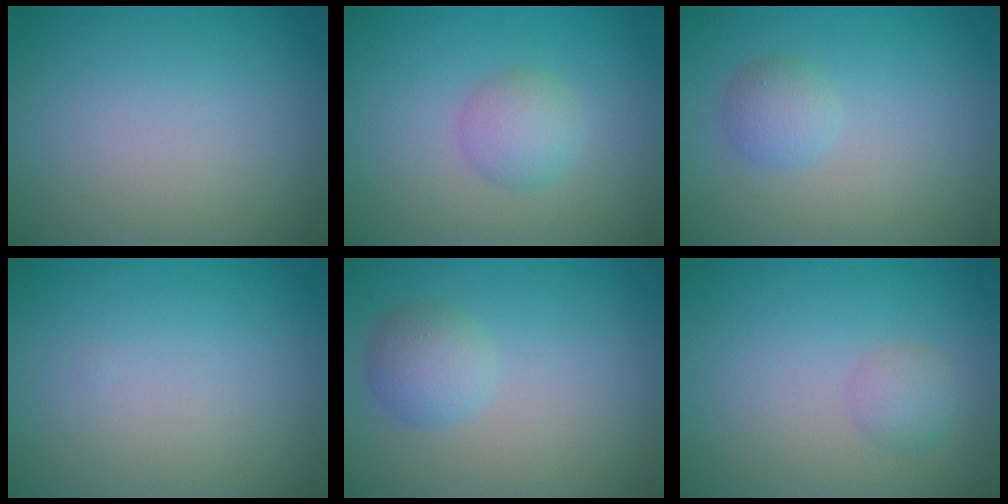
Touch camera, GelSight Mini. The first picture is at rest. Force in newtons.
{"total": 2.6, "press": 2.6, "slide": 0.1}
{"total": 1.9, "press": 1.9, "slide": 0.1}
{"total": 0.0}
{"total": 2.6, "press": 2.6, "slide": 0.1}
{"total": 1.6, "press": 1.6, "slide": 0.1}